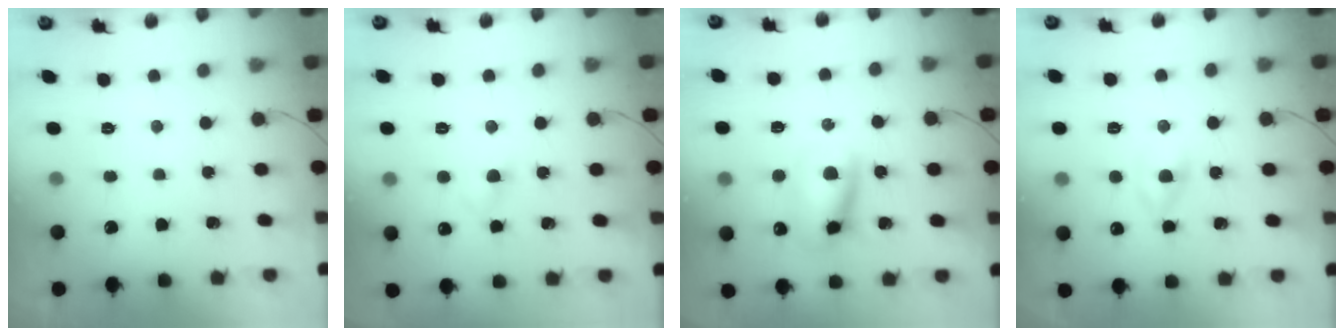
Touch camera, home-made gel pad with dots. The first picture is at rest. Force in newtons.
{"total": 3.1, "press": 2.9, "slide": 1.1}
{"total": 11.6, "press": 11.4, "slide": 2.2}
{"total": 2.2, "press": 1.9, "slide": 1.1}